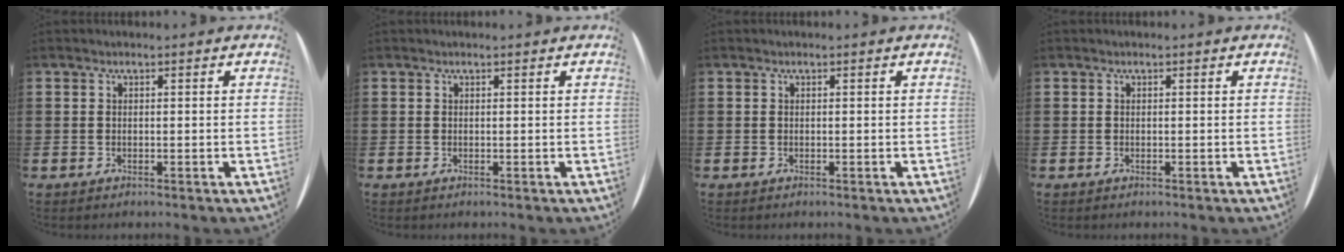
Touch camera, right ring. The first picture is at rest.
{"total": 0.0}
{"total": 0.0}
{"total": 0.0}